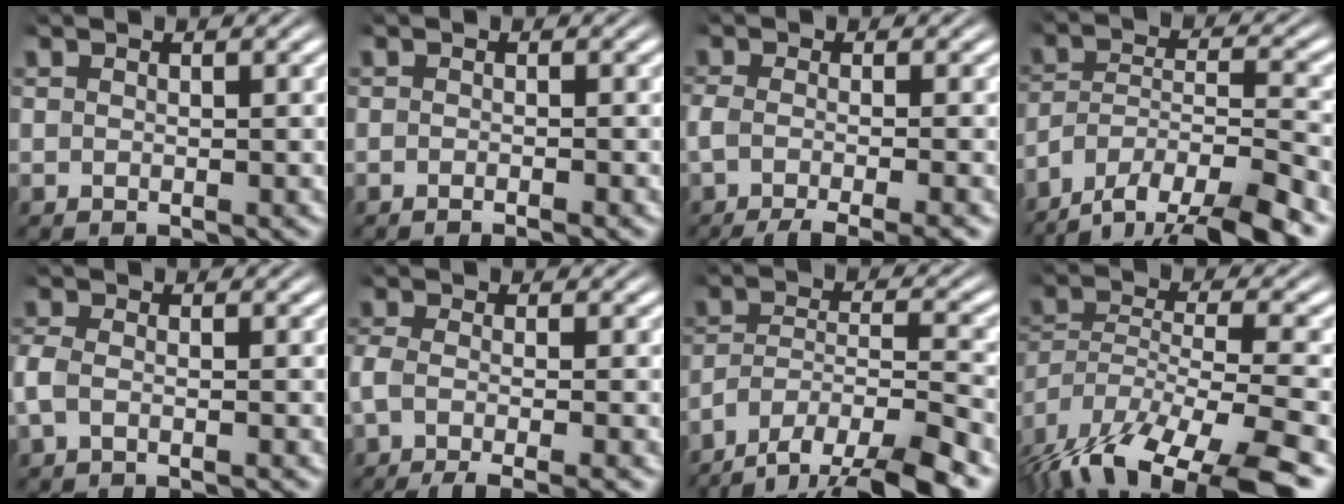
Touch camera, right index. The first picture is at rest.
{"total": 1.1, "force": [-1.0, -0.1, 0.4], "torque": [-0.005, 0.000, -0.021]}
{"total": 8.6, "force": [-6.5, 2.9, 4.8], "torque": [-0.077, -0.024, -0.088]}
{"total": 9.7, "force": [-5.5, 6.0, 5.3], "torque": [-0.085, -0.021, -0.090]}
{"total": 2.0, "force": [-1.1, 1.1, 1.4], "torque": [-0.043, -0.008, -0.015]}
{"total": 7.6, "force": [-5.5, 2.7, 4.4], "torque": [-0.081, -0.026, -0.072]}
{"total": 9.0, "force": [-5.1, 5.1, 5.3], "torque": [-0.089, -0.024, -0.080]}
{"total": 10.6, "force": [-6.1, 5.3, 6.9], "torque": [-0.138, -0.055, -0.071]}